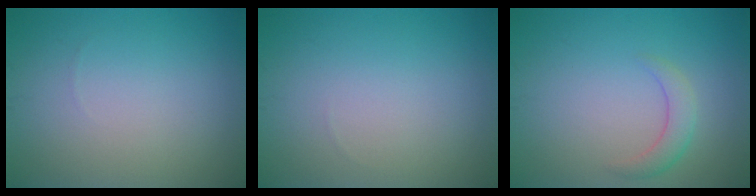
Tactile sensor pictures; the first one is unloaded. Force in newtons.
{"total": 0.0}
{"total": 2.0, "press": 2.0, "slide": 0.0}